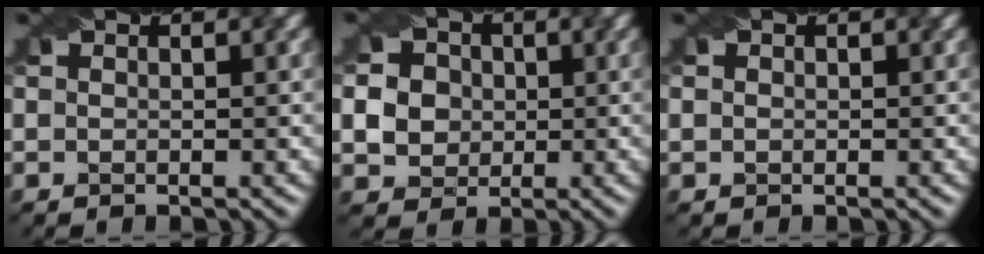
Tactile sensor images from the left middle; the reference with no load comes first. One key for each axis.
{"total": 7.5, "fx": 1.2, "fy": 6.9, "fz": 2.8, "tx": -0.075, "ty": 0.033, "tz": 0.020}
{"total": 1.2, "fx": 0.5, "fy": 0.9, "fz": 0.4, "tx": -0.008, "ty": 0.011, "tz": 0.002}